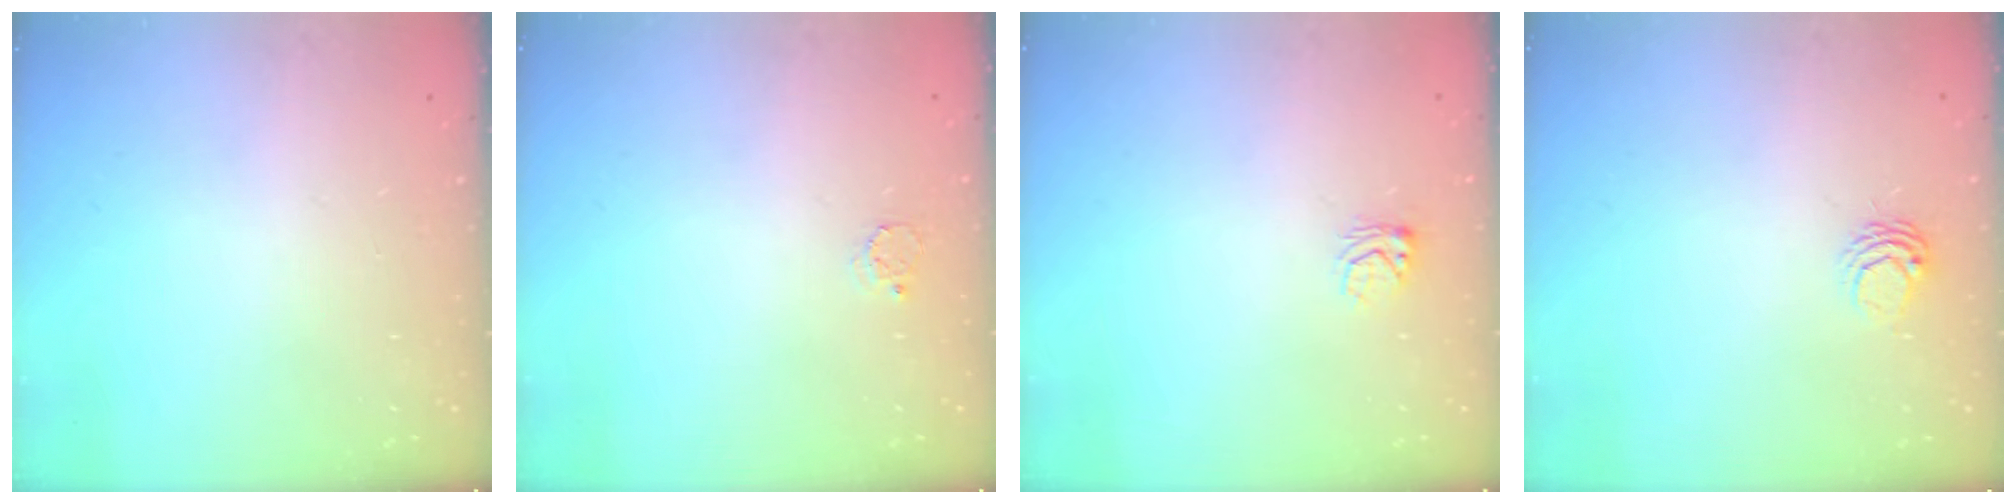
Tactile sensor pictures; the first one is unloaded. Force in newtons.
{"total": 2.3, "press": 2.3, "slide": 0.2}
{"total": 3.9, "press": 3.9, "slide": 0.2}
{"total": 5.2, "press": 5.2, "slide": 0.4}